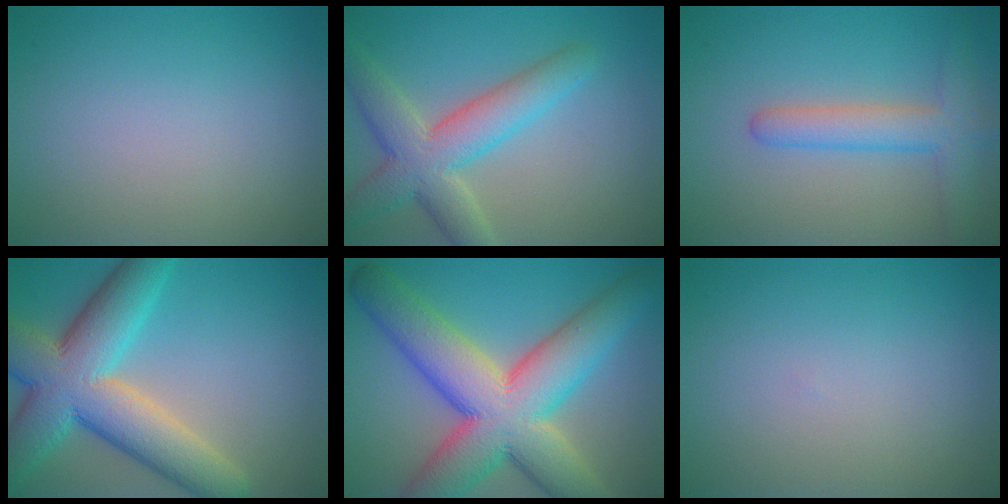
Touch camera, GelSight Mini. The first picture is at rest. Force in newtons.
{"total": 6.7, "press": 6.7, "slide": 0.6}
{"total": 4.2, "press": 4.2, "slide": 0.3}
{"total": 11.0, "press": 10.9, "slide": 0.5}
{"total": 13.4, "press": 13.3, "slide": 0.8}
{"total": 0.0}